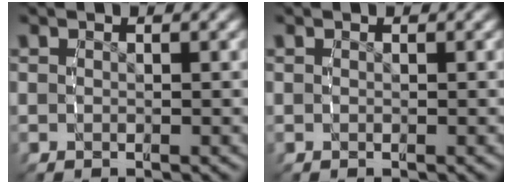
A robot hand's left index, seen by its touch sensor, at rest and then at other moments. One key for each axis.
{"total": 0.0}